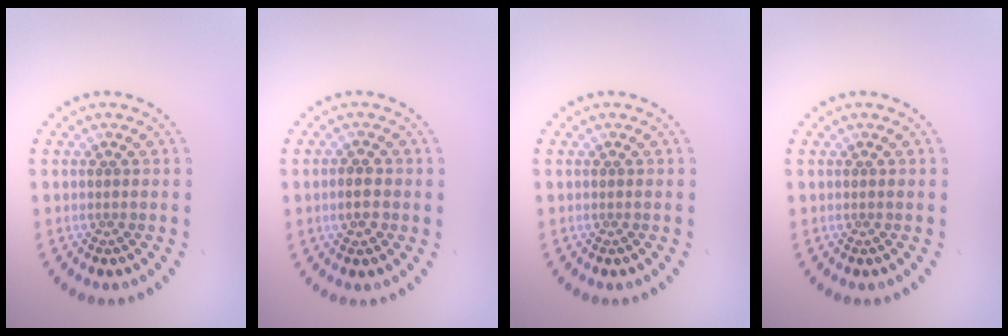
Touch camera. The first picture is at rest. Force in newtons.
{"total": 1.8, "press": 1.8, "slide": 0.3}
{"total": 0.0}
{"total": 0.0}